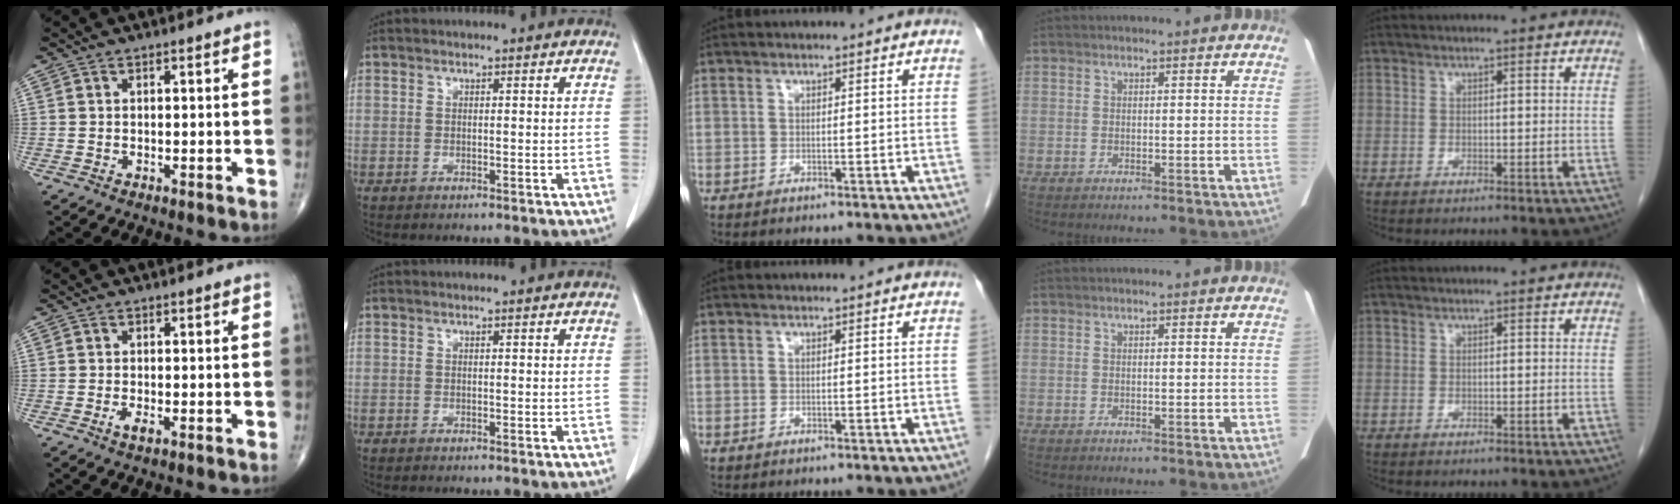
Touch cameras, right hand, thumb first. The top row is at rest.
{"thumb": {"total": 1.5, "force": [-0.7, 0.5, 1.3], "torque": [-0.027, -0.004, -0.015]}}